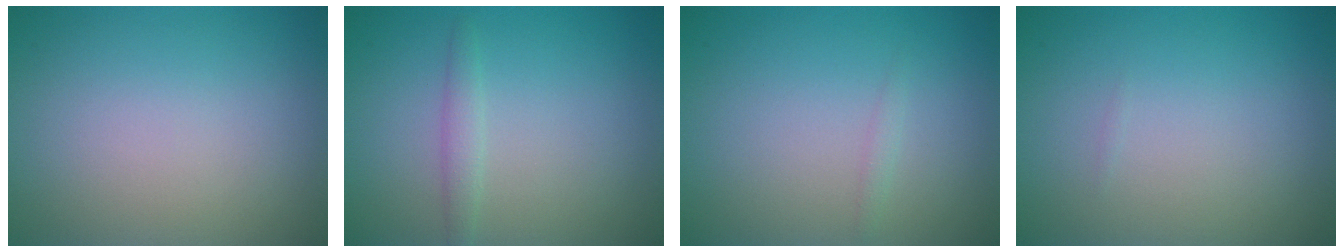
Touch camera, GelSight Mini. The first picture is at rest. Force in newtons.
{"total": 1.3, "press": 1.3, "slide": 0.1}
{"total": 0.6, "press": 0.6, "slide": 0.0}
{"total": 0.0}